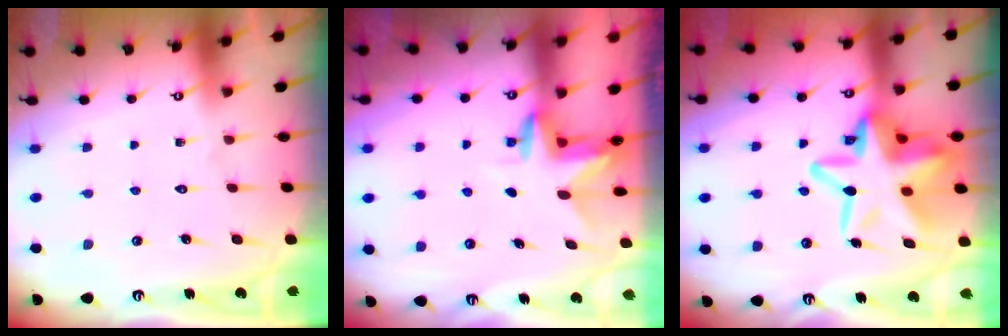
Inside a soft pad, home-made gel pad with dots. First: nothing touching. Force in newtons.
{"total": 3.0, "press": 3.0, "slide": 0.3}
{"total": 19.1, "press": 18.7, "slide": 3.4}